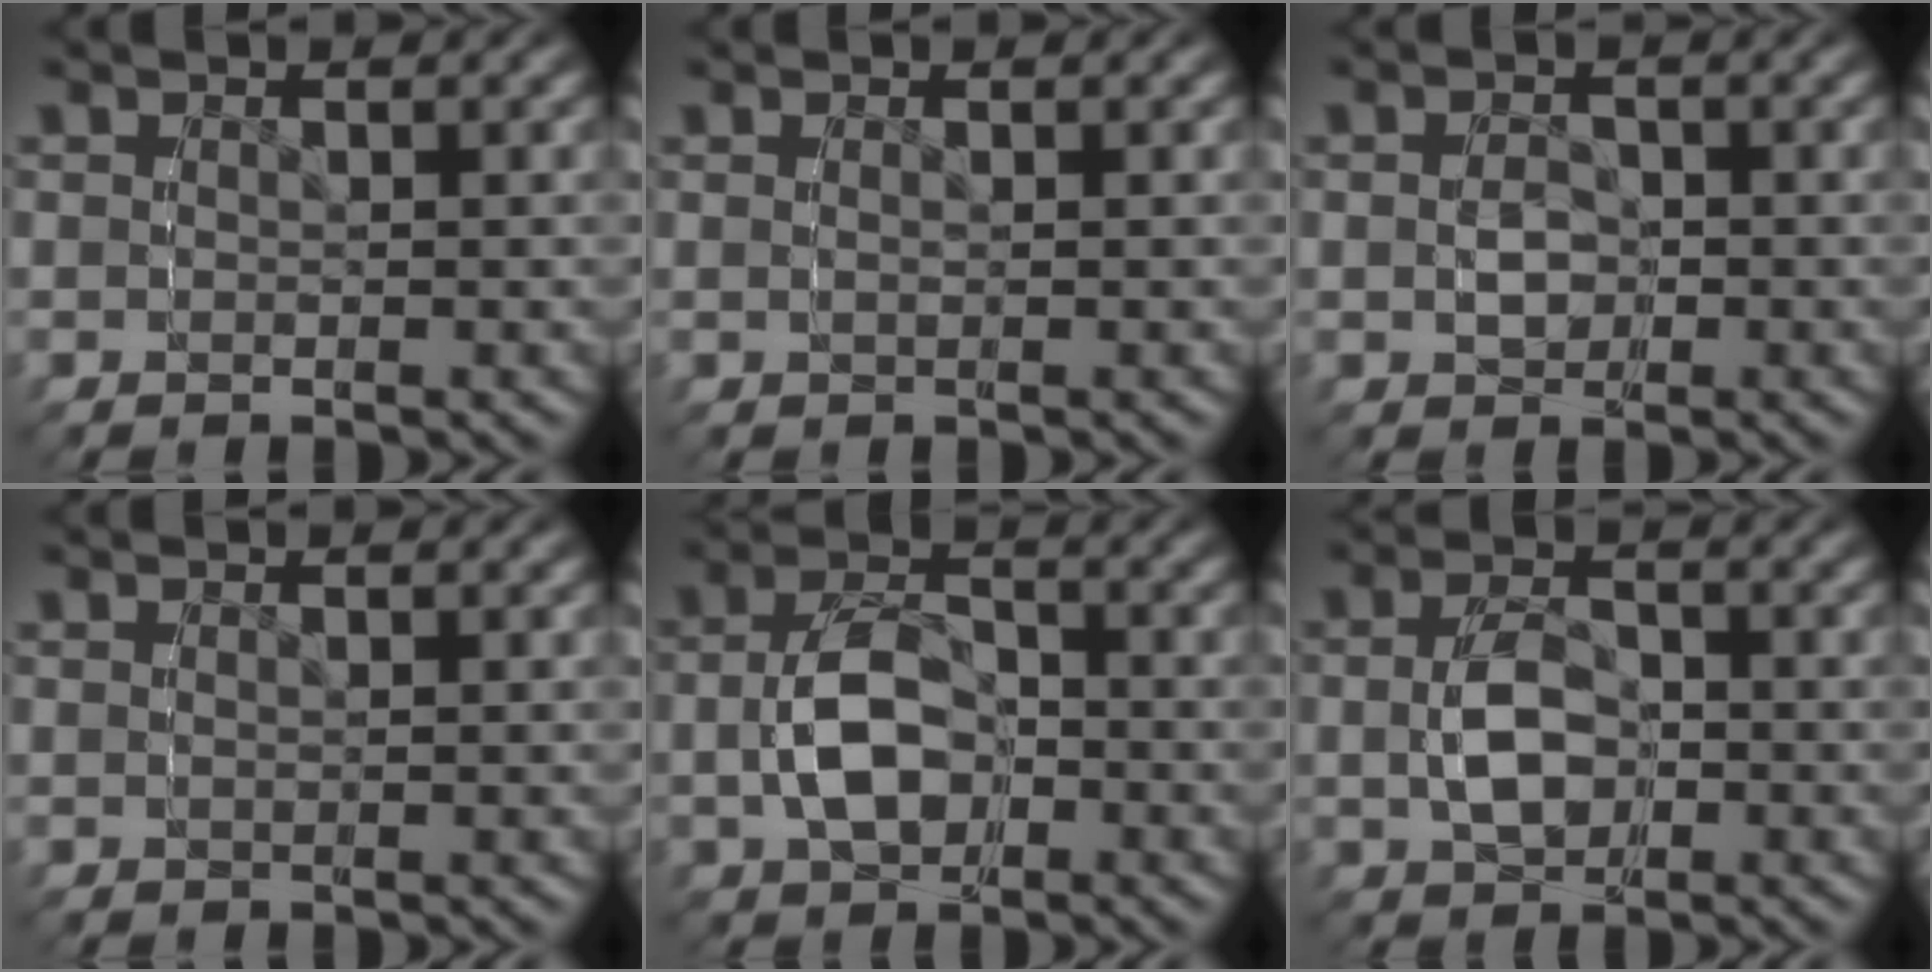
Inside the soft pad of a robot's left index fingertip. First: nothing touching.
{"total": 1.0, "force": [0.1, -0.7, 0.6], "torque": [-0.005, 0.009, -0.002]}
{"total": 1.9, "force": [-0.5, 1.8, 0.0], "torque": [-0.017, -0.017, -0.001]}
{"total": 0.8, "force": [0.1, -0.4, 0.6], "torque": [-0.005, 0.007, -0.001]}
{"total": 3.7, "force": [-2.1, 3.0, 0.6], "torque": [-0.041, -0.022, -0.026]}
{"total": 2.0, "force": [-0.8, 1.9, 0.0], "torque": [-0.028, -0.014, -0.006]}